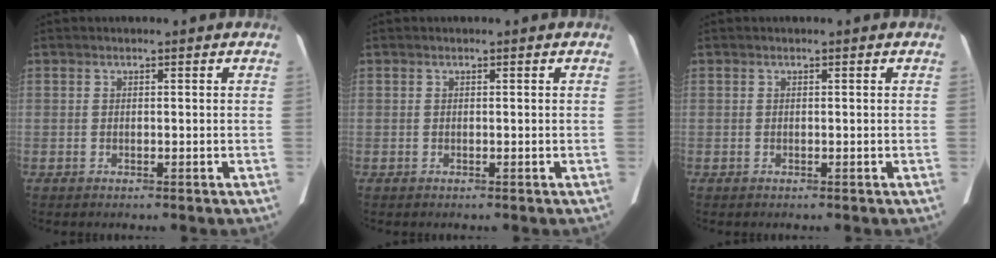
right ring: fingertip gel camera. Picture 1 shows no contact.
{"total": 0.0}
{"total": 0.0}